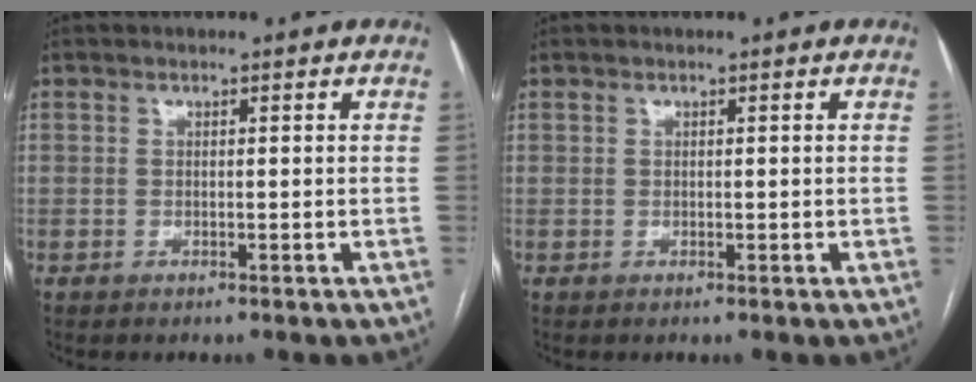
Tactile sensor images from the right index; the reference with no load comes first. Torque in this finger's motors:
{"motor_torque": [-0.31, 0.06, 0.00, 0.00]}